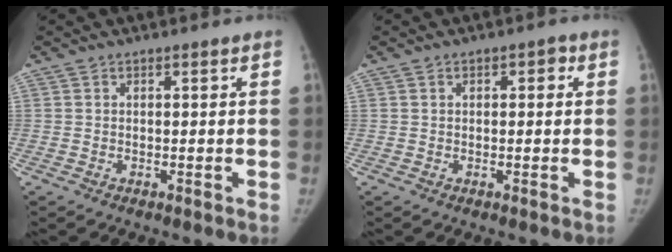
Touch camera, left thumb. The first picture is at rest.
{"total": 2.1, "force": [0.4, 1.3, 1.6], "torque": [-0.012, 0.008, 0.003]}